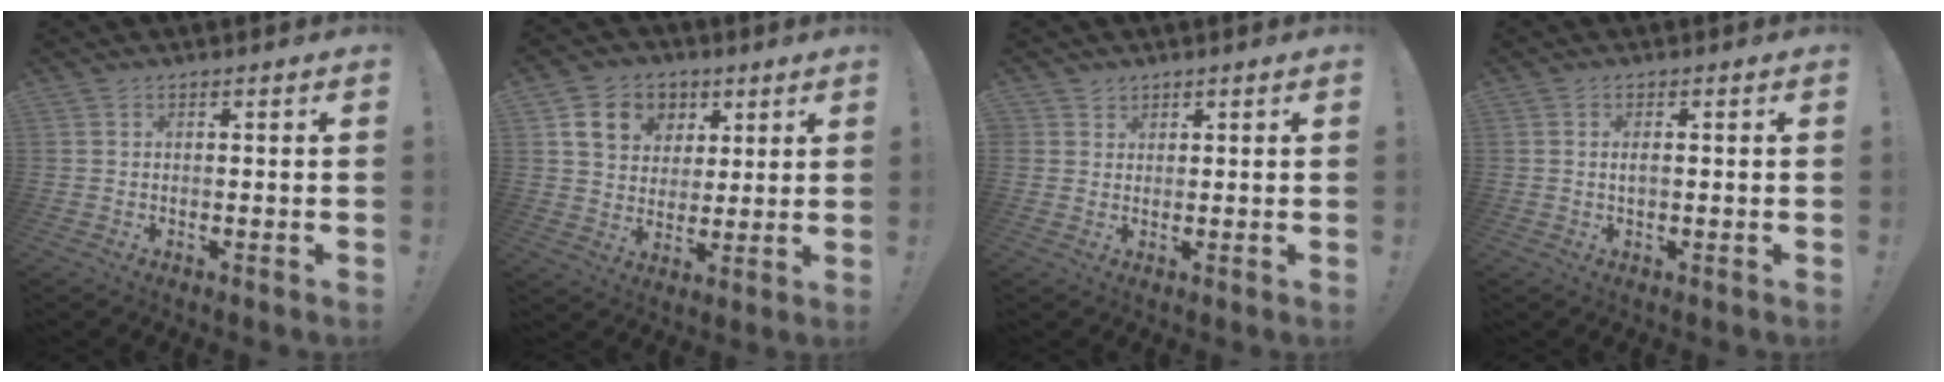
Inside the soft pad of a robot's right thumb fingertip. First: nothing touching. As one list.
[{"total": 11.9, "force": [5.2, 9.7, 4.5], "torque": [-0.060, -0.020, 0.104]}, {"total": 2.2, "force": [1.6, 1.5, 0.0], "torque": [0.002, -0.008, 0.028]}, {"total": 1.4, "force": [0.0, 0.5, 1.3], "torque": [-0.021, 0.001, -0.002]}]